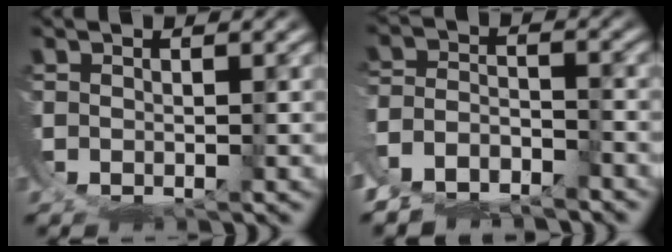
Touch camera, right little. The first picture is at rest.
{"total": 6.9, "force": [-4.1, 4.8, 2.6], "torque": [-0.050, -0.023, -0.071]}